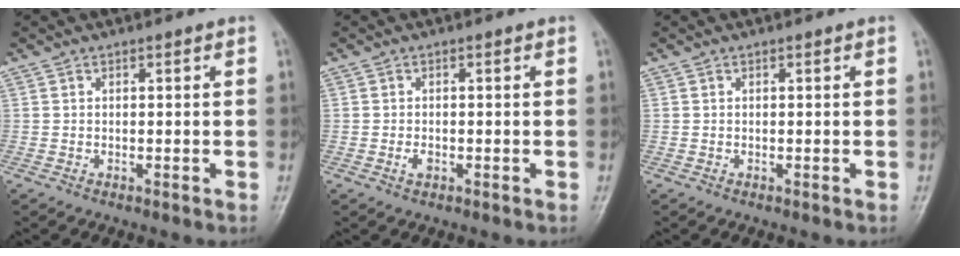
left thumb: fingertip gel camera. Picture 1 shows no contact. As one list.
[{"total": 1.4, "force": [-0.5, 0.9, 1.0], "torque": [-0.017, -0.001, -0.009]}, {"total": 0.0}]